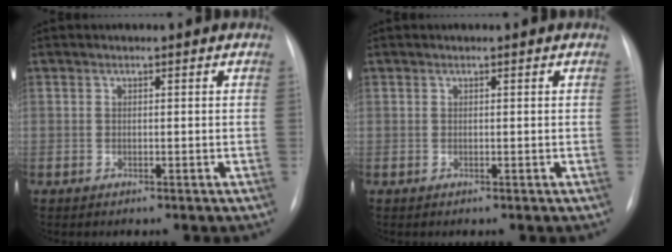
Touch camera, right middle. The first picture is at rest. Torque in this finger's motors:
{"motor_torque": [0.00, 0.00, 0.00, 0.00]}